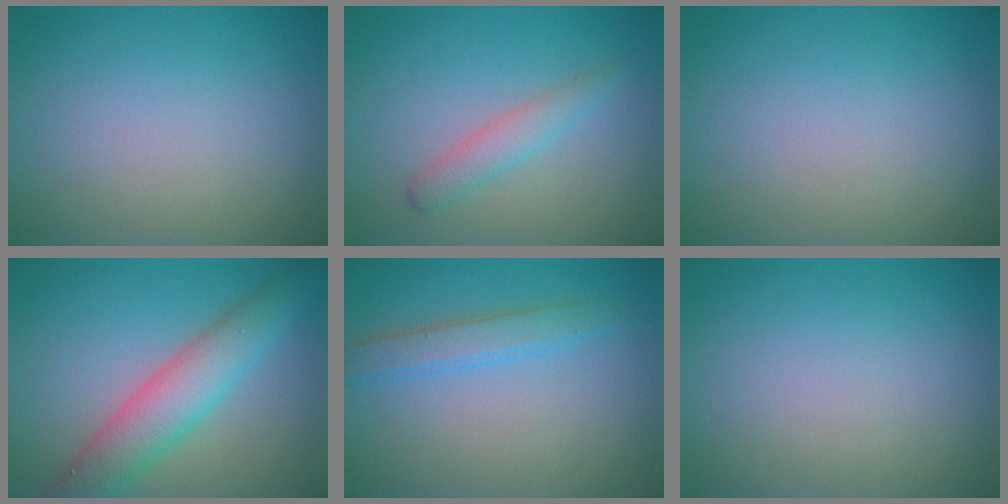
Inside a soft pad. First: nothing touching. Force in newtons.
{"total": 2.0, "press": 2.0, "slide": 0.0}
{"total": 0.0}
{"total": 5.6, "press": 5.6, "slide": 0.3}
{"total": 2.5, "press": 2.5, "slide": 0.1}
{"total": 0.0}